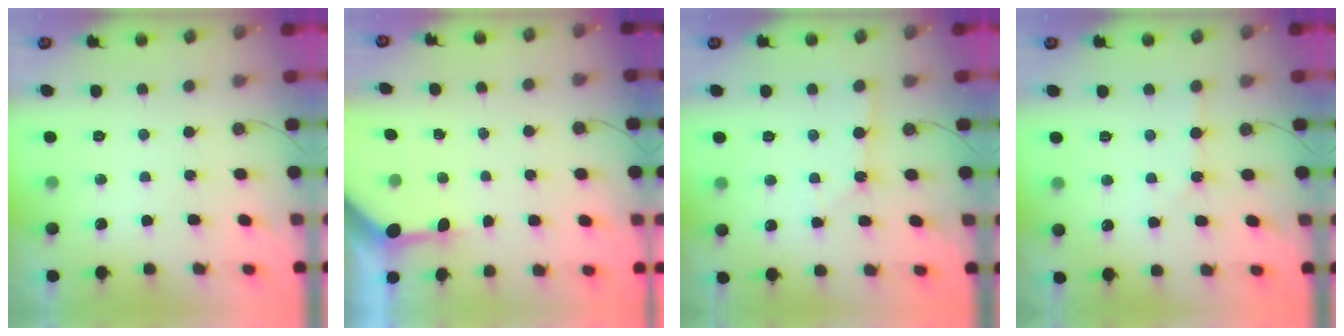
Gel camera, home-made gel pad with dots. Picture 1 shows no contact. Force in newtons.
{"total": 3.3, "press": 3.2, "slide": 0.3}
{"total": 2.4, "press": 2.4, "slide": 0.3}
{"total": 2.0, "press": 2.0, "slide": 0.4}